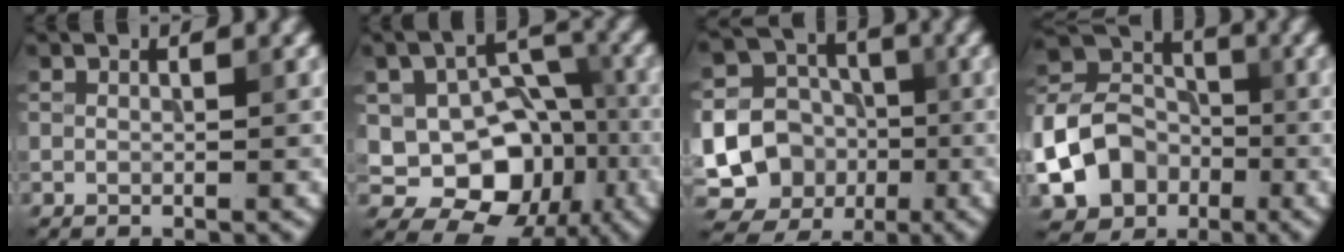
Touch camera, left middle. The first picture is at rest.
{"total": 10.3, "force": [-2.1, 7.9, 6.2], "torque": [-0.066, -0.001, -0.048]}
{"total": 16.9, "force": [-3.7, 15.8, 4.6], "torque": [-0.132, -0.019, -0.075]}
{"total": 9.8, "force": [-3.6, 7.9, 4.5], "torque": [-0.090, -0.017, -0.083]}